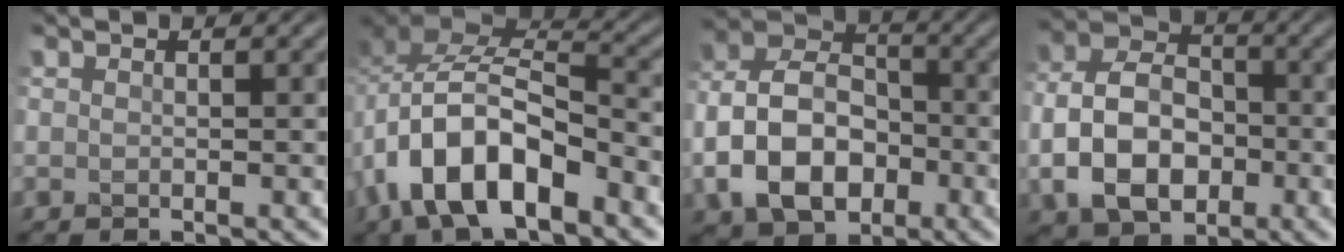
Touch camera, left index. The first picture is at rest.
{"total": 10.1, "force": [-4.6, 5.4, 7.2], "torque": [-0.124, 0.003, -0.087]}
{"total": 9.5, "force": [-3.0, 6.9, 5.9], "torque": [-0.119, 0.002, -0.067]}
{"total": 8.5, "force": [-2.2, 6.1, 5.5], "torque": [-0.111, 0.002, -0.053]}